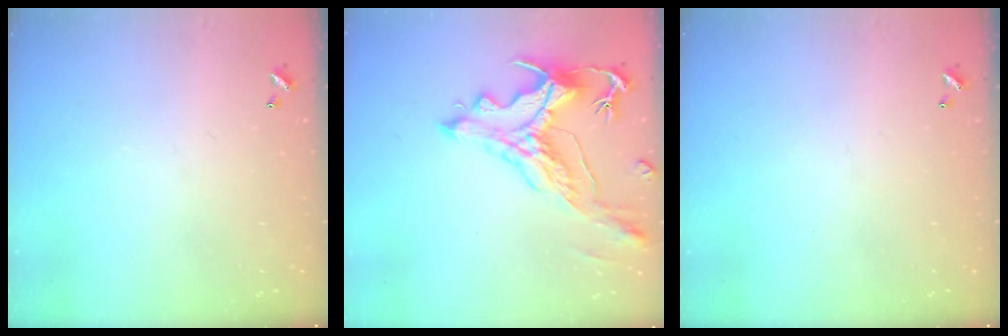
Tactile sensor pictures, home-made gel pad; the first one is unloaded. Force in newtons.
{"total": 2.9, "press": 2.6, "slide": 1.5}
{"total": 0.0}